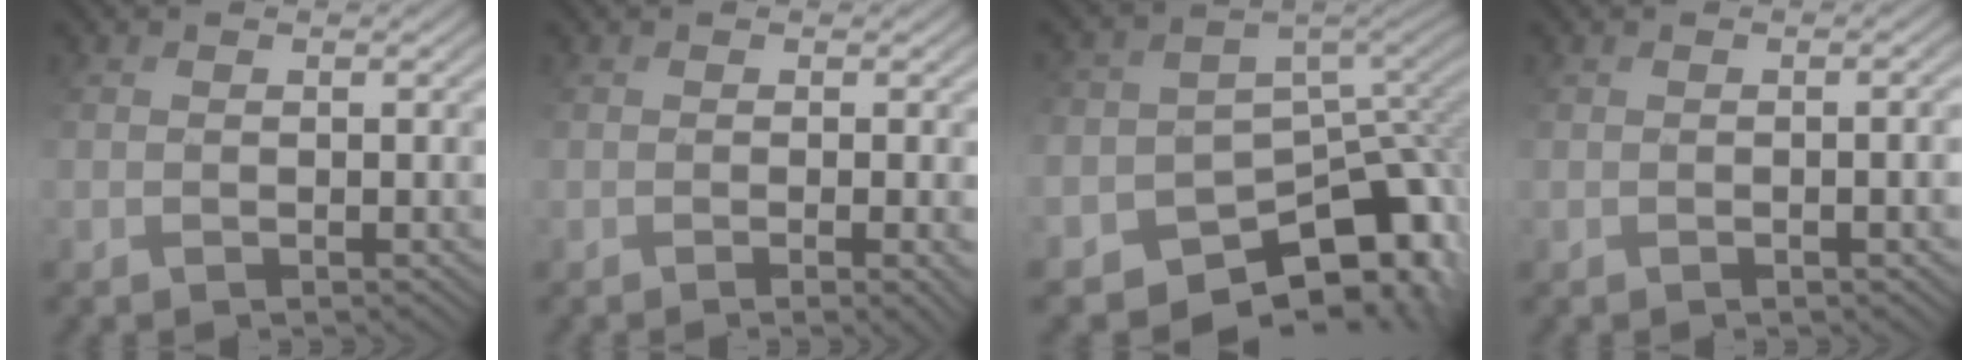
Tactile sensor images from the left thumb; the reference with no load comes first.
{"total": 3.4, "force": [-0.9, 1.2, 3.0], "torque": [-0.041, -0.009, 0.004]}
{"total": 11.5, "force": [-6.2, 7.9, 5.6], "torque": [-0.111, -0.009, -0.082]}
{"total": 3.6, "force": [-0.8, 1.1, 3.3], "torque": [-0.036, 0.001, 0.001]}